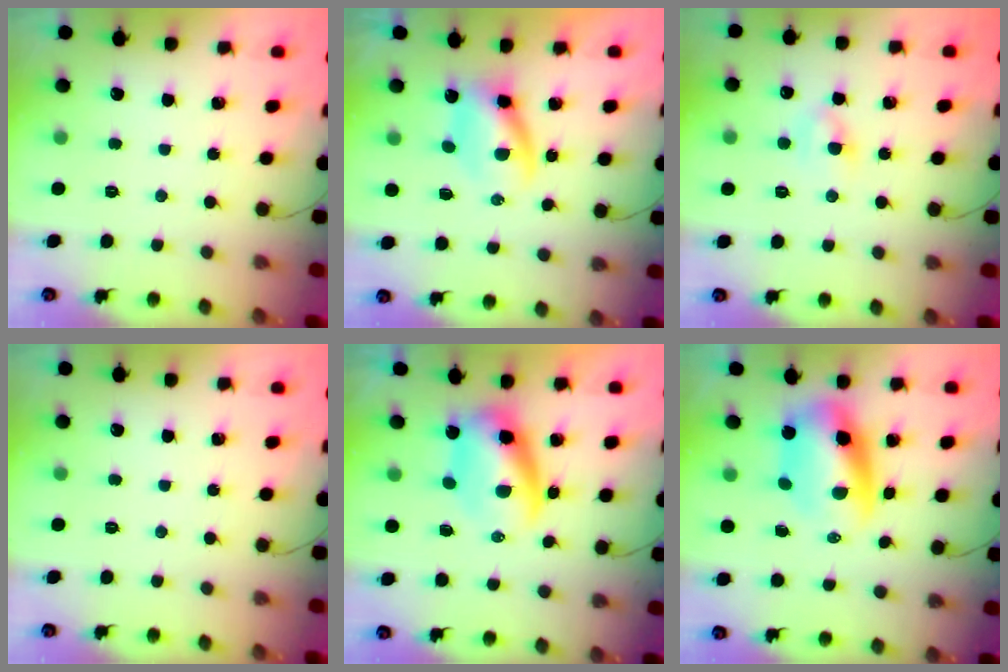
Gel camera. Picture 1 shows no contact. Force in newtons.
{"total": 4.7, "press": 4.7, "slide": 0.5}
{"total": 4.8, "press": 4.6, "slide": 1.6}
{"total": 0.0}
{"total": 6.6, "press": 6.4, "slide": 1.6}
{"total": 9.2, "press": 8.9, "slide": 2.3}